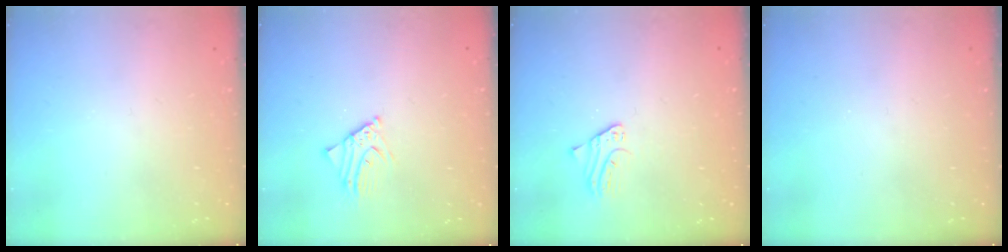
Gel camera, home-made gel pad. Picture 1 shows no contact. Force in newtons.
{"total": 3.4, "press": 3.4, "slide": 0.2}
{"total": 1.9, "press": 1.9, "slide": 0.3}
{"total": 0.0}